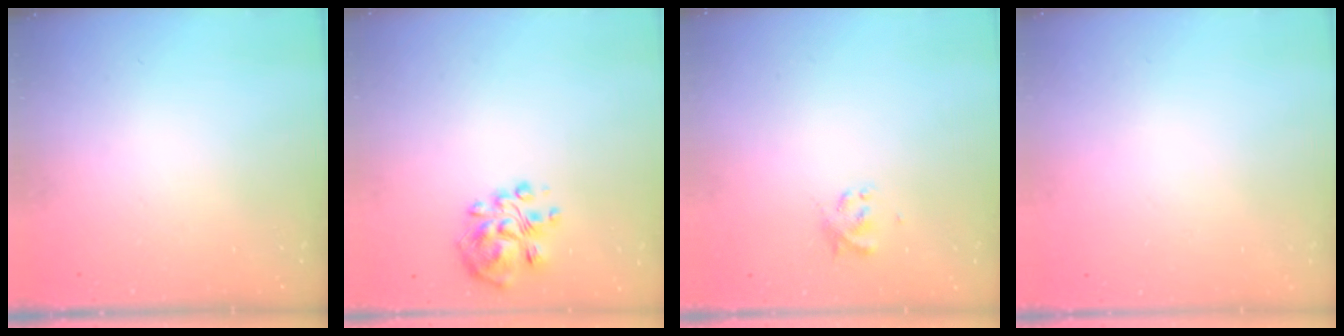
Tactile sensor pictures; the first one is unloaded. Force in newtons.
{"total": 7.9, "press": 7.8, "slide": 1.6}
{"total": 2.2, "press": 2.2, "slide": 0.3}
{"total": 1.9, "press": 1.9, "slide": 0.2}